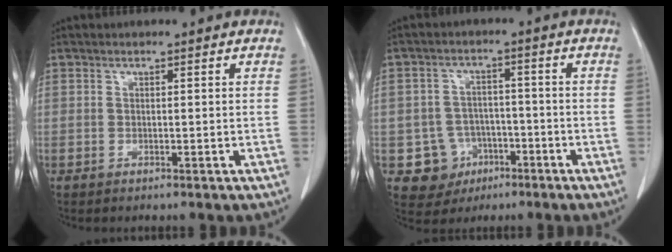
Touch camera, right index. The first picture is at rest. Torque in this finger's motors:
{"motor_torque": [-0.81, 0.51, -1.04, -0.21]}